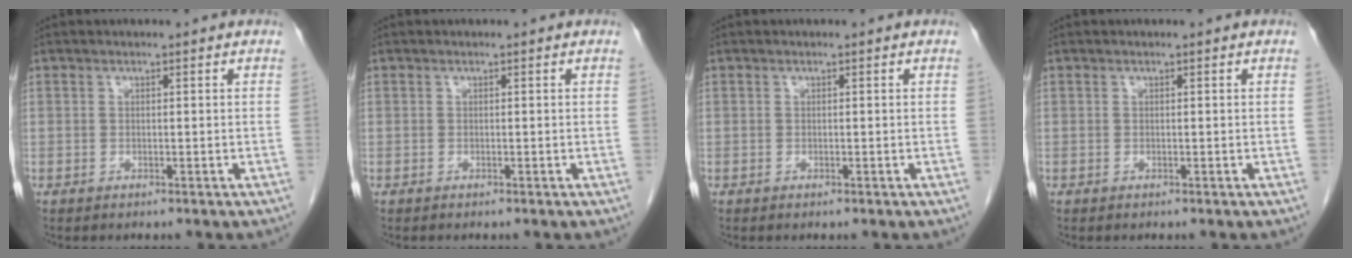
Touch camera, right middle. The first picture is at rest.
{"total": 0.0}
{"total": 0.0}
{"total": 0.0}